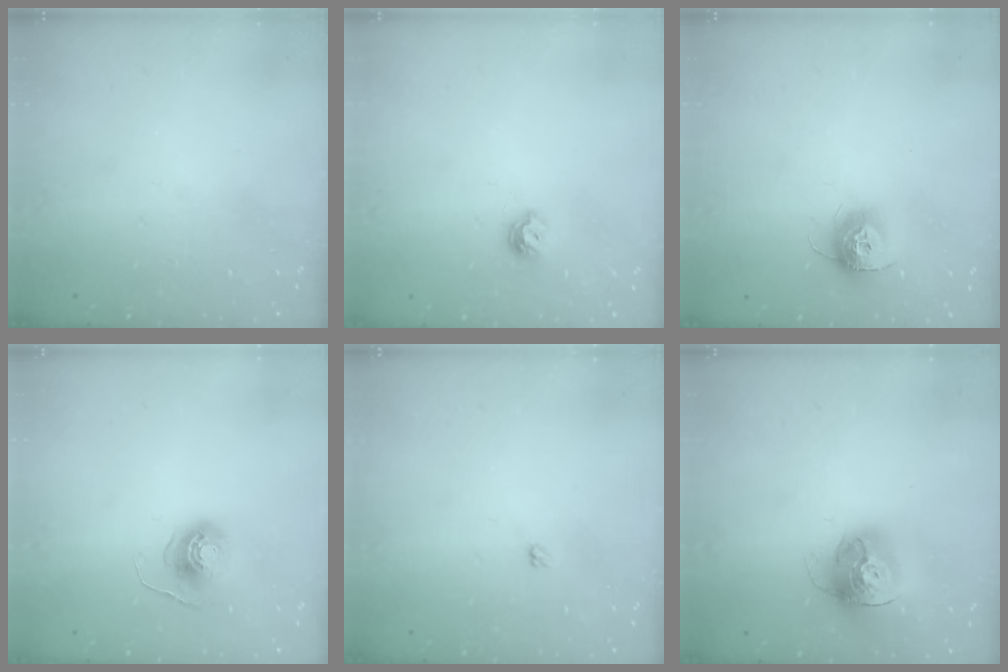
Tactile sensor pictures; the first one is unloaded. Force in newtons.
{"total": 6.6, "press": 6.6, "slide": 1.0}
{"total": 10.2, "press": 10.2, "slide": 0.4}
{"total": 6.7, "press": 6.7, "slide": 0.3}
{"total": 2.4, "press": 2.4, "slide": 0.4}
{"total": 15.7, "press": 15.6, "slide": 1.6}